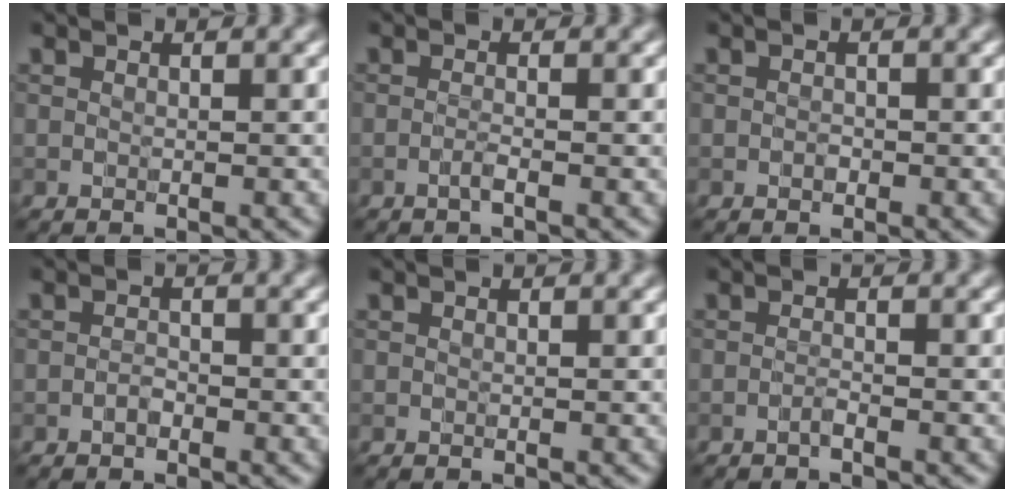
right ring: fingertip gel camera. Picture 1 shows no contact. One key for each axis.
{"total": 1.1, "fx": -0.5, "fy": 0.2, "fz": 0.9, "tx": -0.016, "ty": 0.002, "tz": -0.014}
{"total": 0.6, "fx": -0.3, "fy": 0.5, "fz": 0.4, "tx": -0.005, "ty": -0.001, "tz": -0.005}
{"total": 0.9, "fx": -0.5, "fy": 0.5, "fz": 0.6, "tx": -0.011, "ty": 0.000, "tz": -0.011}
{"total": 0.0}
{"total": 0.8, "fx": -0.6, "fy": 0.1, "fz": 0.6, "tx": -0.010, "ty": 0.003, "tz": -0.012}